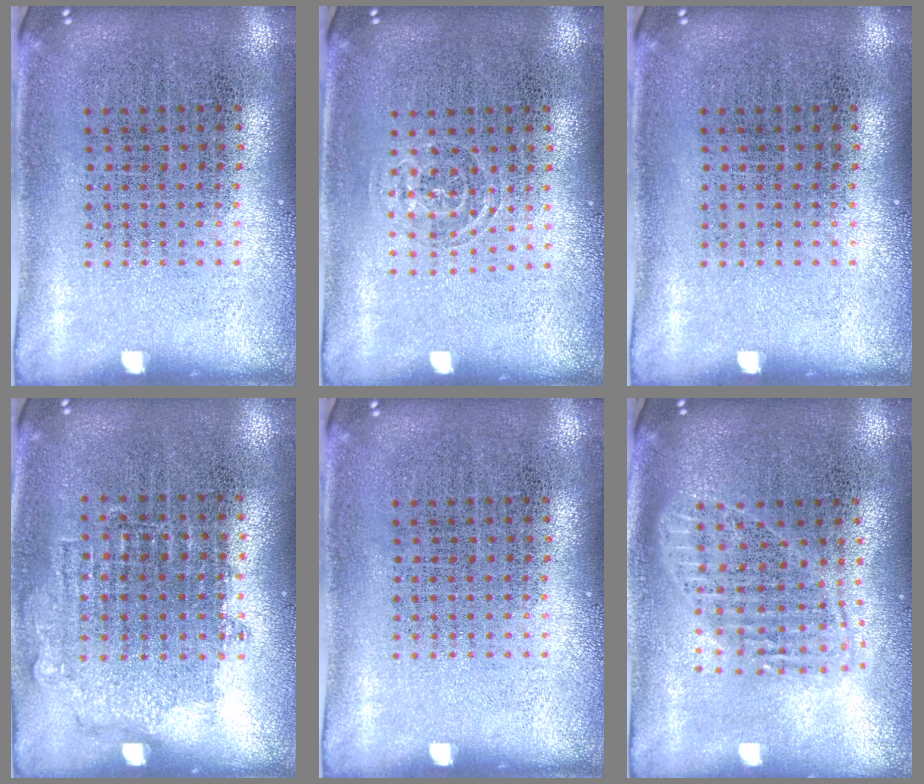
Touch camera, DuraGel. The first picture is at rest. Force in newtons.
{"total": 0.9, "press": 0.6, "slide": 0.7}
{"total": 0.0}
{"total": 0.7, "press": 0.7, "slide": 0.3}
{"total": 0.0}
{"total": 1.8, "press": 1.5, "slide": 0.9}